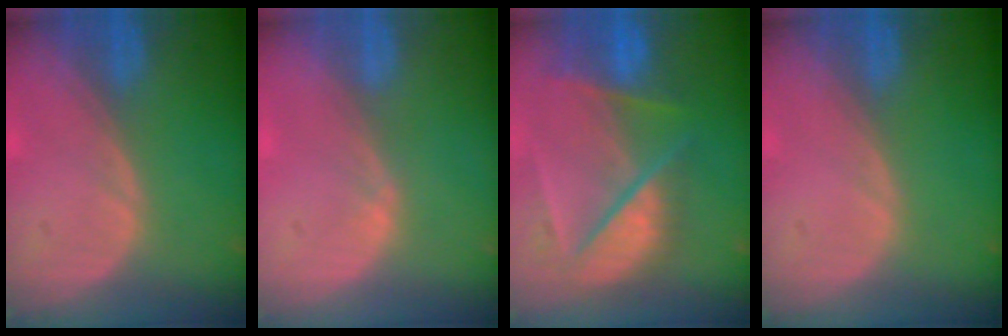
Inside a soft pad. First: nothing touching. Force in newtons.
{"total": 0.7, "press": 0.7, "slide": 0.3}
{"total": 9.4, "press": 8.2, "slide": 4.5}
{"total": 0.0}